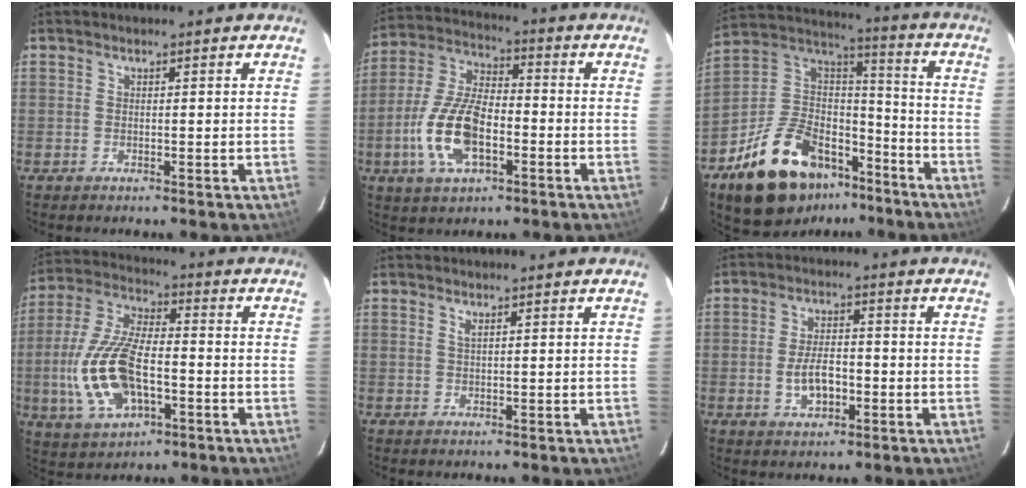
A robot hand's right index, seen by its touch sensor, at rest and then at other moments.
{"total": 13.9, "force": [-4.4, 6.4, 11.5], "torque": [-0.248, 0.003, -0.083]}
{"total": 23.6, "force": [-14.6, 13.4, 12.8], "torque": [-0.268, 0.042, -0.222]}
{"total": 16.3, "force": [-4.0, 7.8, 13.8], "torque": [-0.304, -0.003, -0.068]}
{"total": 0.7, "force": [0.5, 0.0, 0.6], "torque": [-0.011, 0.001, 0.009]}
{"total": 6.2, "force": [-1.8, 3.1, 5.1], "torque": [-0.102, 0.003, -0.026]}